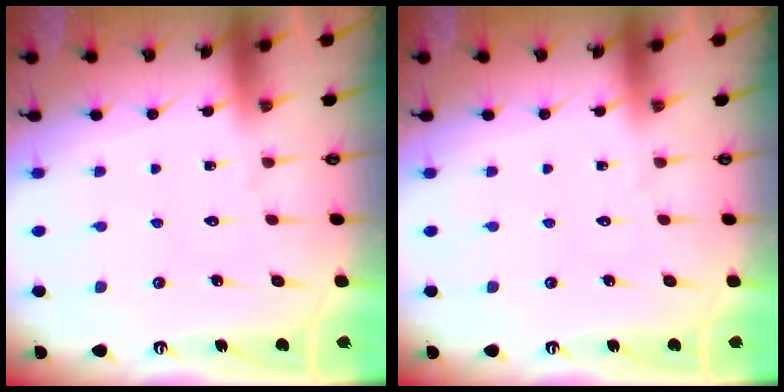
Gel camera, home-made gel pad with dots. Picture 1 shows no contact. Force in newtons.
{"total": 0.0}